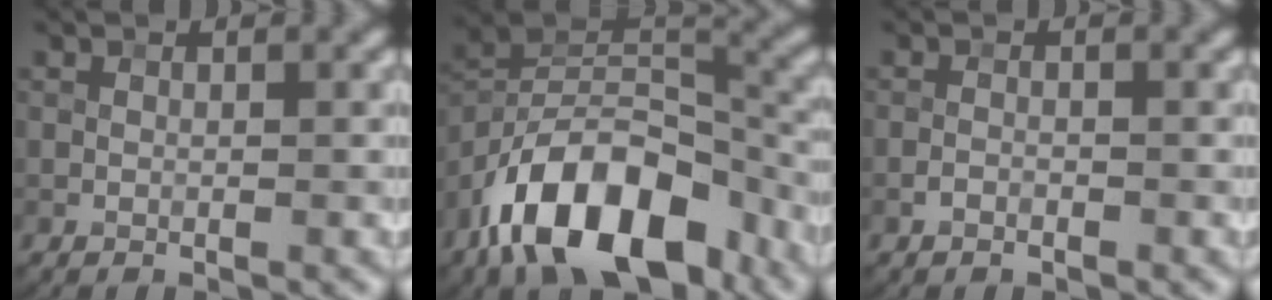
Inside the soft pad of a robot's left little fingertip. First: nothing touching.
{"total": 14.2, "force": [-8.7, 6.7, 9.0], "torque": [-0.152, 0.009, -0.164]}
{"total": 0.8, "force": [-0.8, 0.2, 0.1], "torque": [-0.001, 0.001, -0.017]}